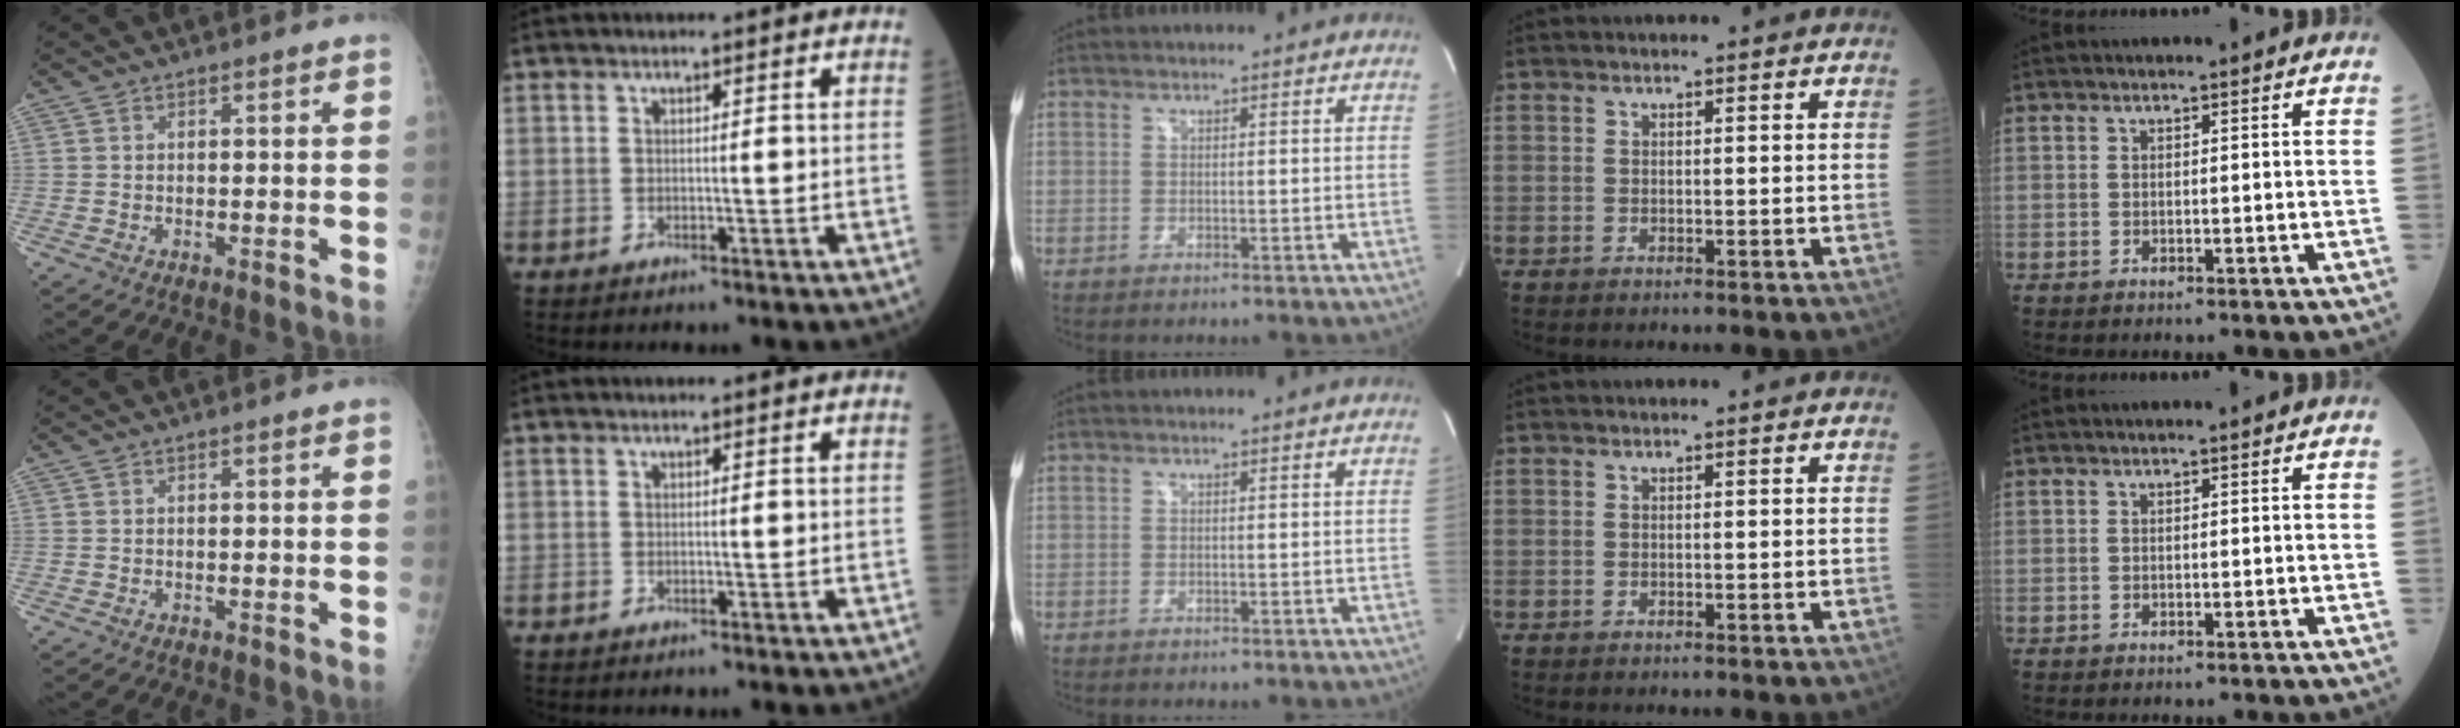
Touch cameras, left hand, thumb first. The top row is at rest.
{}